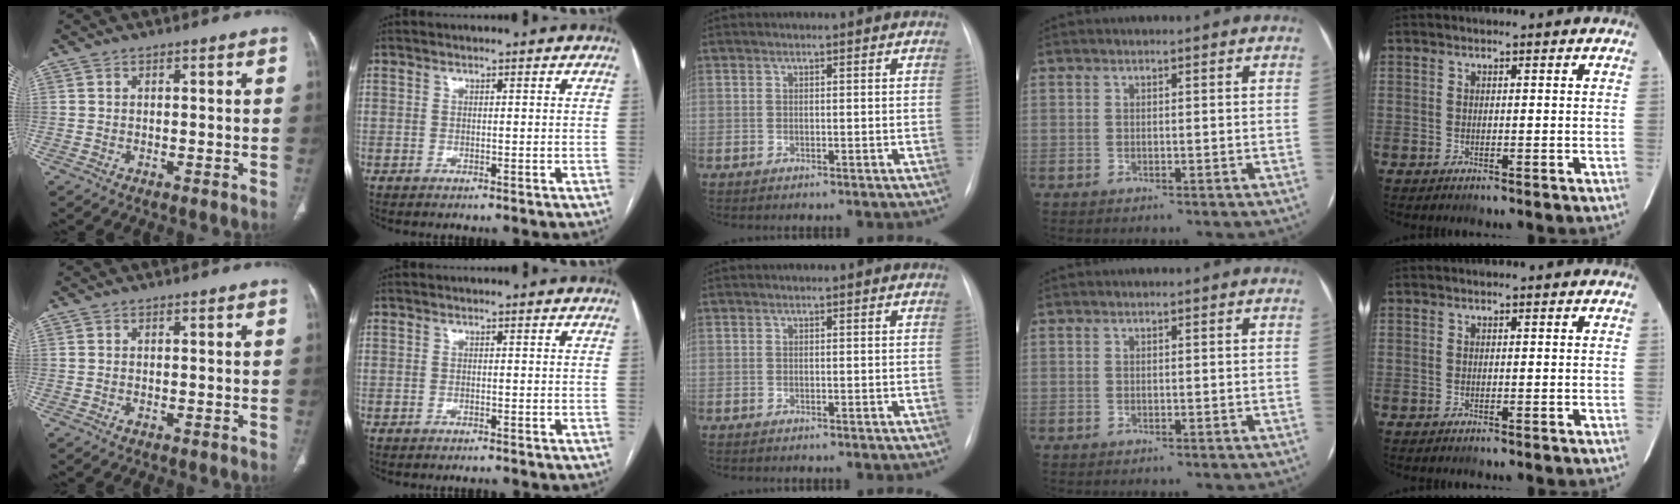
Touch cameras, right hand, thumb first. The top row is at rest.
{"thumb": {"total": 0.5, "force": [-0.3, 0.3, 0.4], "torque": [-0.009, 0.000, -0.004]}, "index": {"total": 0.8, "force": [-0.7, 0.0, 0.3], "torque": [-0.010, -0.001, -0.010]}}